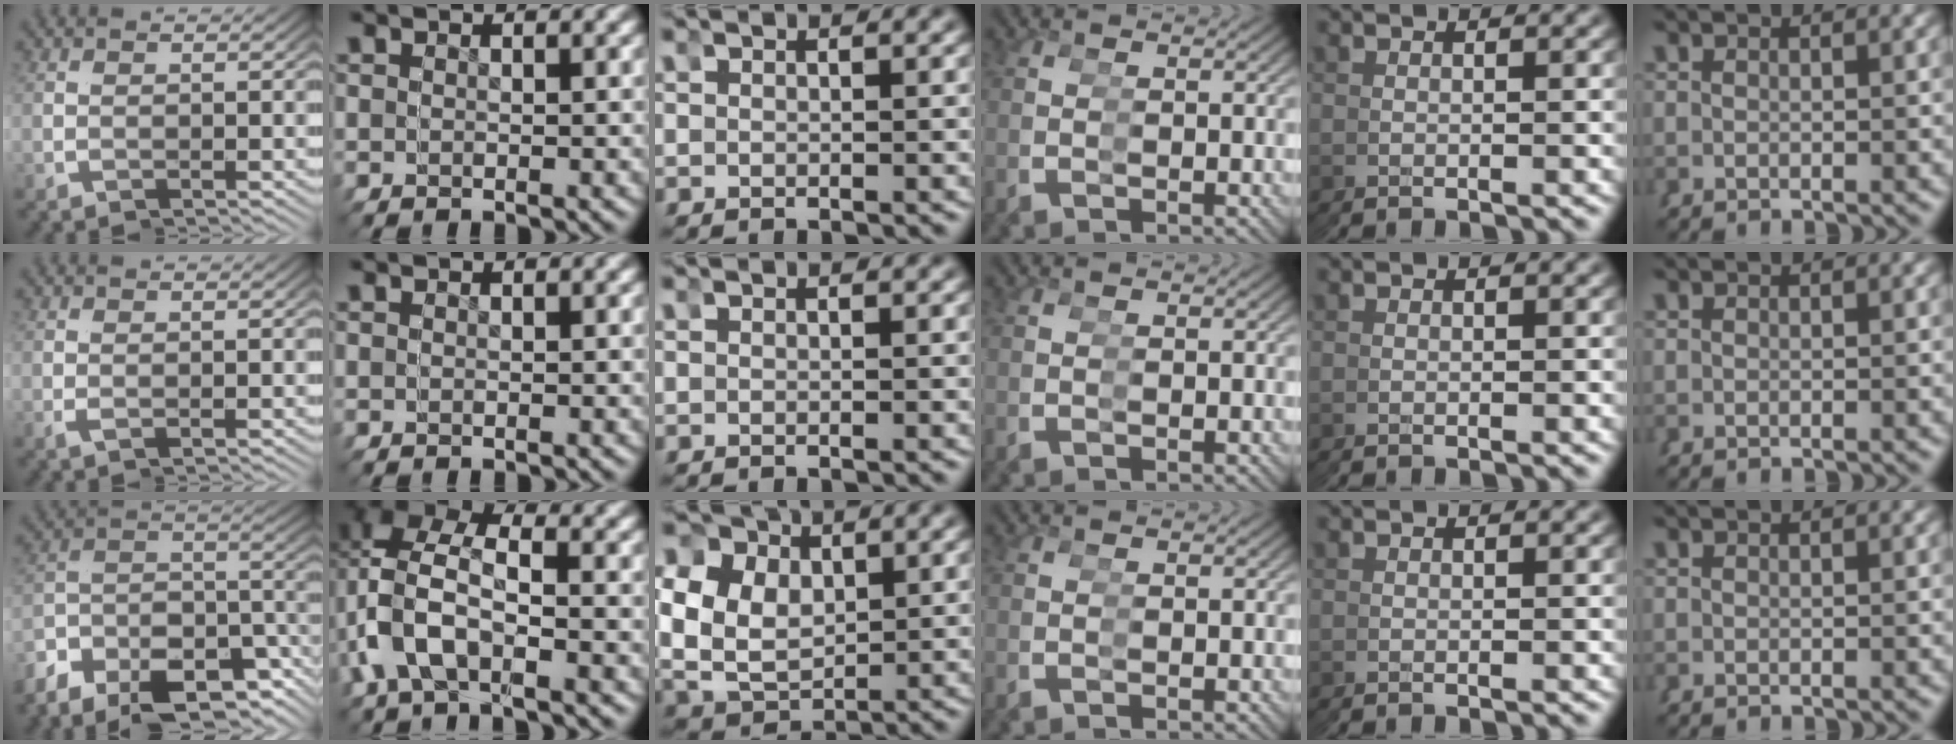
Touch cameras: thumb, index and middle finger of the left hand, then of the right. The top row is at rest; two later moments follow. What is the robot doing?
{"motion": "grasp_and_lifting", "object": "pipette"}